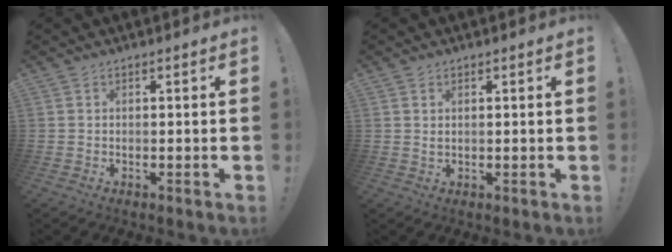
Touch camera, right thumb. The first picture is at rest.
{"total": 1.1, "force": [0.7, 0.3, 0.7], "torque": [-0.008, -0.003, 0.012]}